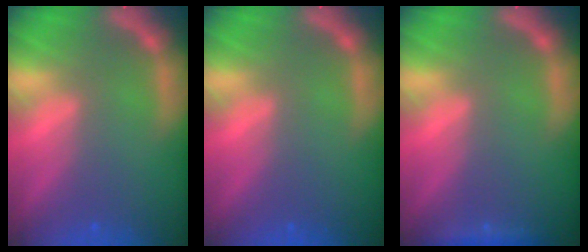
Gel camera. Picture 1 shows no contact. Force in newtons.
{"total": 0.0}
{"total": 1.4}